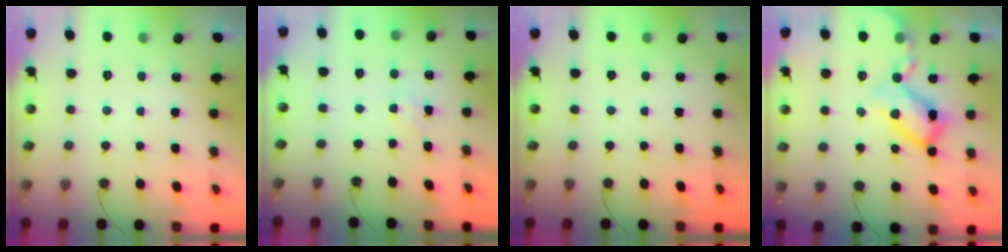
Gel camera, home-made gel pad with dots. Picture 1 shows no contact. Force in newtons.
{"total": 1.6, "press": 1.6, "slide": 0.2}
{"total": 0.0}
{"total": 14.4, "press": 14.4, "slide": 1.0}